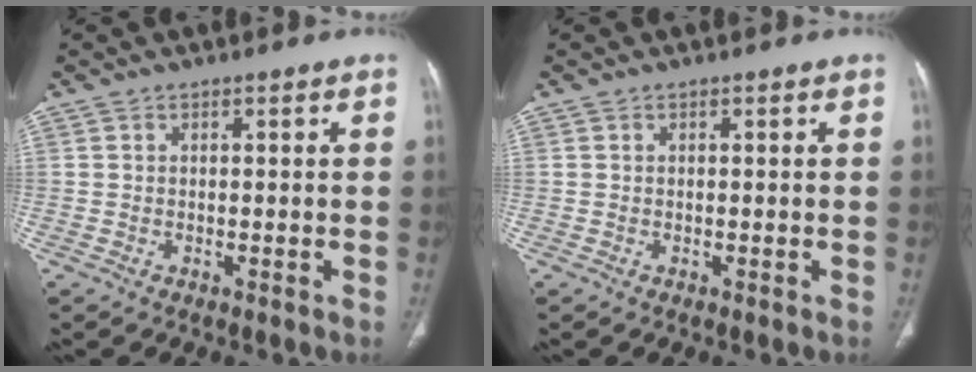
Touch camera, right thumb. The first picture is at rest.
{"total": 0.0}